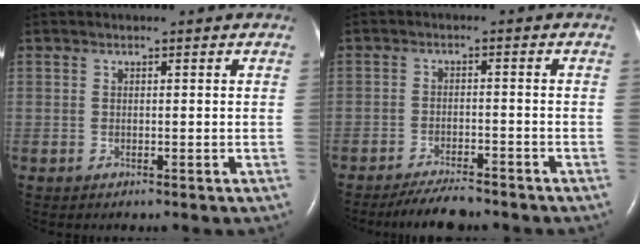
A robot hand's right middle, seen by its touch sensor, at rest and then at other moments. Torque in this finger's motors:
{"motor_torque": [0.11, -0.10, 0.09, 0.02]}